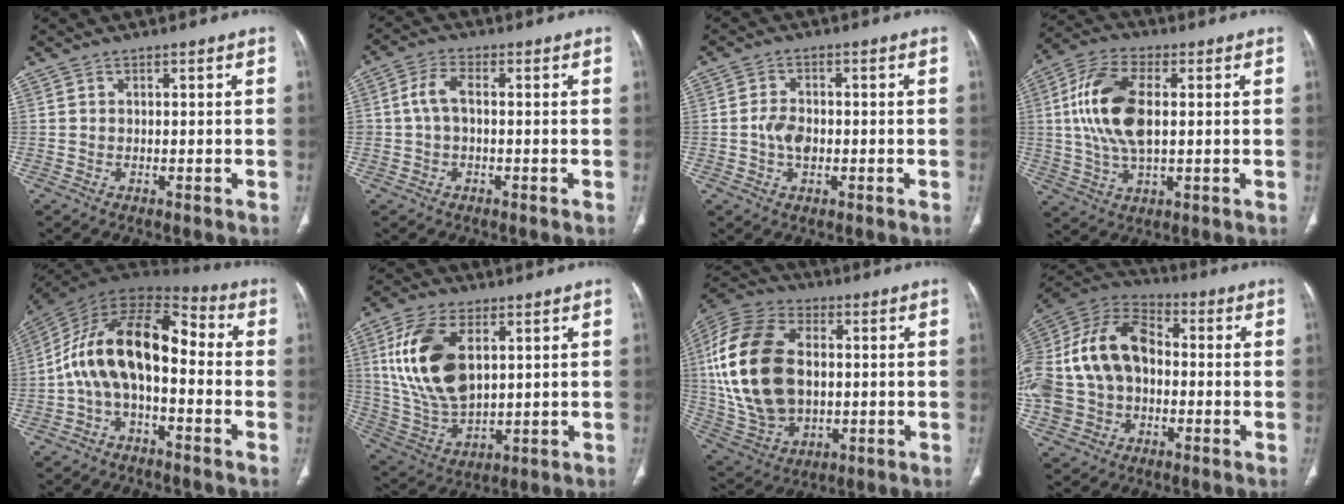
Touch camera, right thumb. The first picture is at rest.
{"total": 4.4, "force": [0.0, 2.6, 3.6], "torque": [-0.076, 0.013, -0.003]}
{"total": 4.3, "force": [-0.7, 2.8, 3.2], "torque": [-0.055, 0.007, -0.014]}
{"total": 14.0, "force": [1.6, 7.2, 11.9], "torque": [-0.248, 0.010, 0.029]}
{"total": 16.6, "force": [-1.8, 8.9, 13.9], "torque": [-0.229, 0.072, -0.045]}
{"total": 17.3, "force": [4.9, 9.6, 13.5], "torque": [-0.265, -0.015, 0.104]}
{"total": 24.3, "force": [1.9, 16.0, 18.1], "torque": [-0.368, 0.002, 0.047]}
{"total": 21.5, "force": [-0.5, 15.6, 14.8], "torque": [-0.306, 0.039, -0.010]}